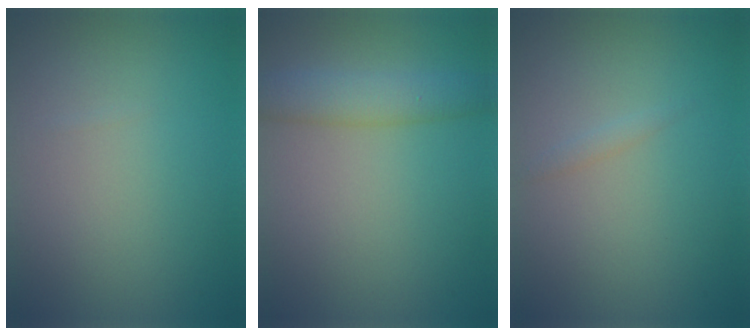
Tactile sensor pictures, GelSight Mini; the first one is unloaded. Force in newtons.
{"total": 3.7, "press": 3.6, "slide": 0.4}
{"total": 0.7, "press": 0.7, "slide": 0.1}